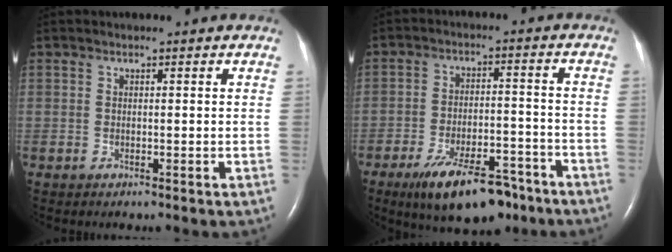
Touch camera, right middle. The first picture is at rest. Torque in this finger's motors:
{"motor_torque": [0.22, -0.22, 0.21, 0.06]}